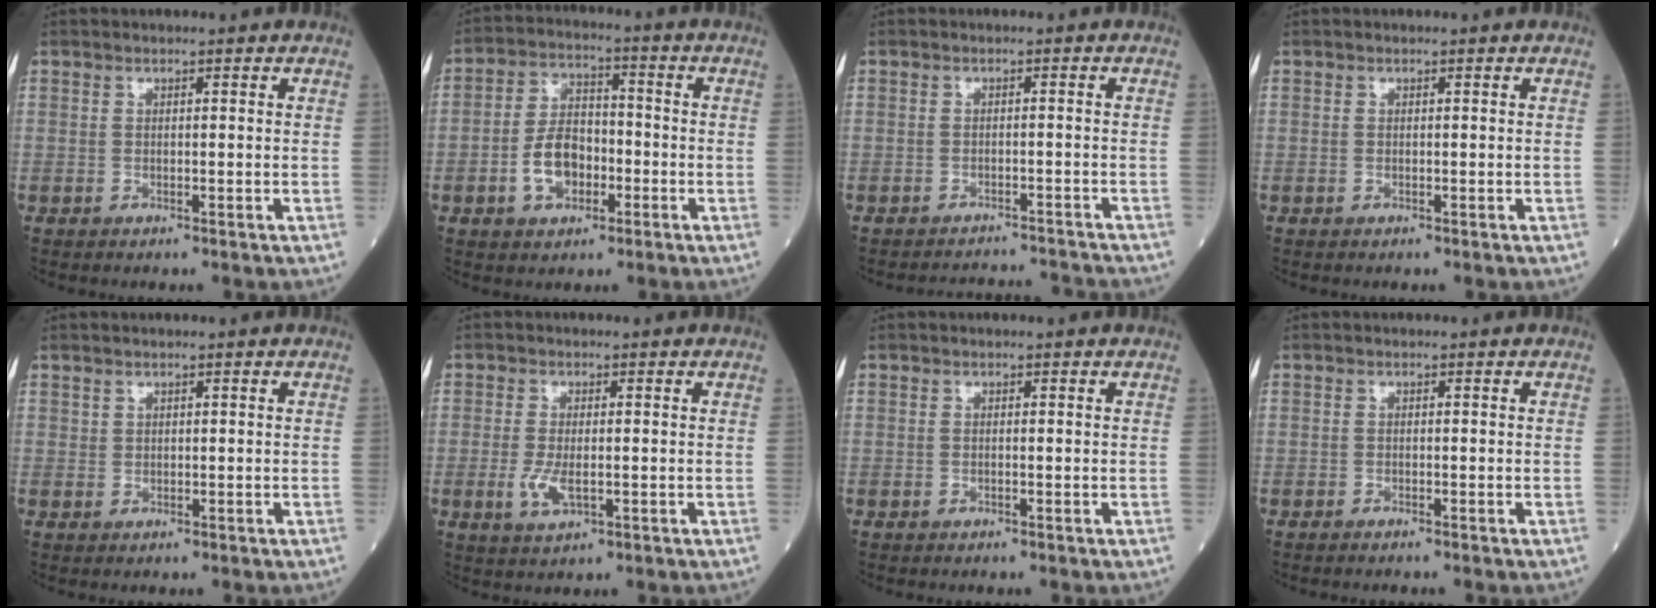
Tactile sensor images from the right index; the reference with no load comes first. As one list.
[{"total": 7.8, "force": [-2.5, 4.6, 5.7], "torque": [-0.116, 0.014, -0.047]}, {"total": 6.4, "force": [-6.3, -0.4, -0.5], "torque": [0.006, 0.005, -0.085]}, {"total": 0.0}, {"total": 0.0}, {"total": 4.0, "force": [-0.9, 1.5, 3.6], "torque": [-0.081, -0.007, -0.013]}, {"total": 0.0}, {"total": 1.0, "force": [-1.0, -0.1, 0.4], "torque": [-0.007, -0.001, -0.014]}]